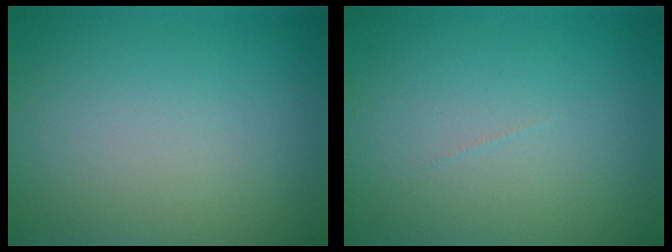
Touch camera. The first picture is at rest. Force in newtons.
{"total": 0.0}